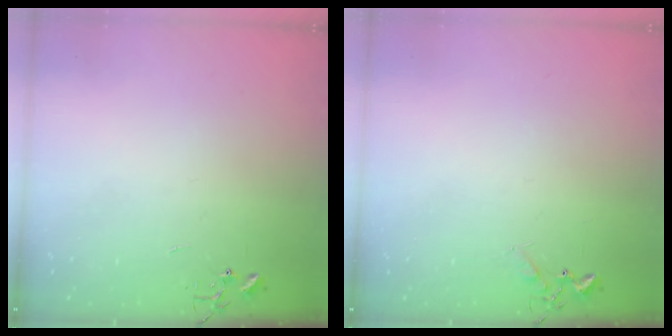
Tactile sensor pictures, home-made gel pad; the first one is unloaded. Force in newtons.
{"total": 6.1, "press": 6.0, "slide": 0.8}